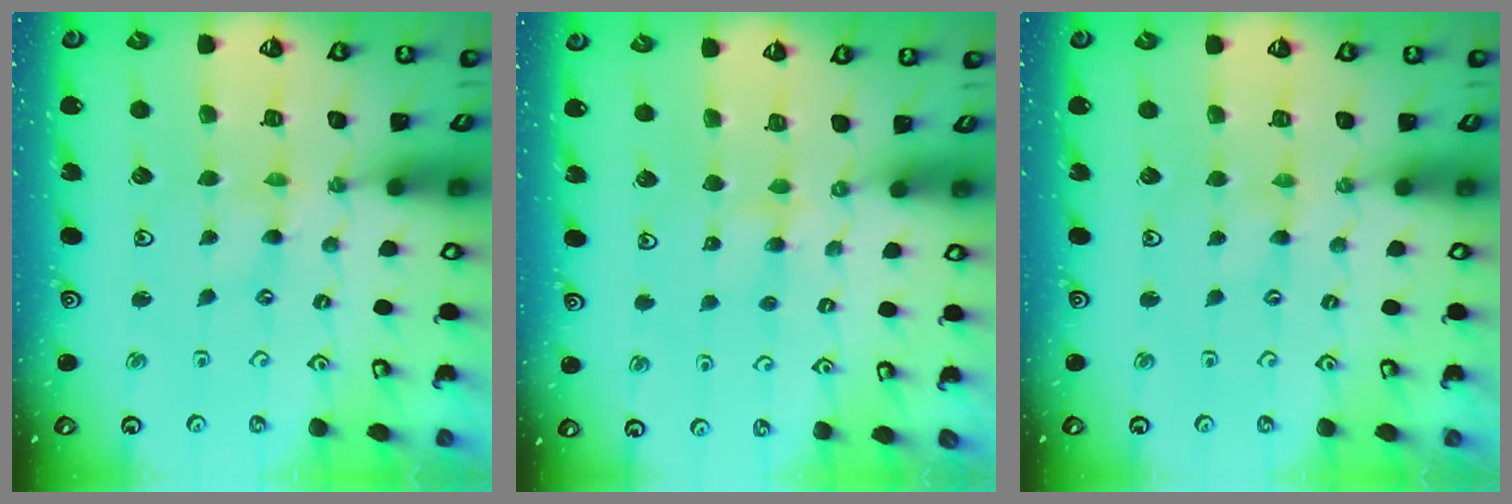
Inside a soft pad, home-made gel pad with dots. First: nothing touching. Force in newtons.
{"total": 3.4, "press": 3.3, "slide": 0.4}
{"total": 0.0}